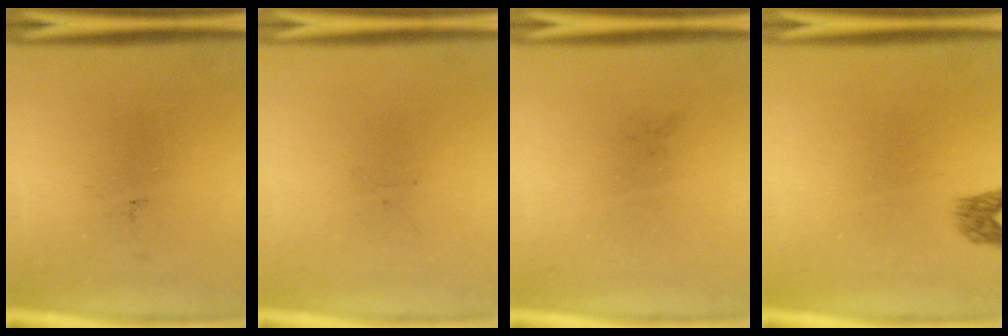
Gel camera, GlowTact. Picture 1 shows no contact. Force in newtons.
{"total": 0.0}
{"total": 0.0}
{"total": 1.6}